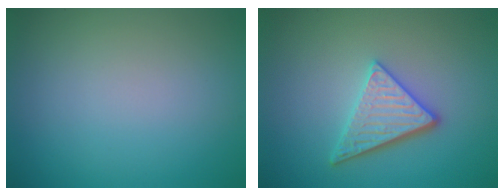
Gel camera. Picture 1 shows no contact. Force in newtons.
{"total": 3.7, "press": 3.2, "slide": 1.8}